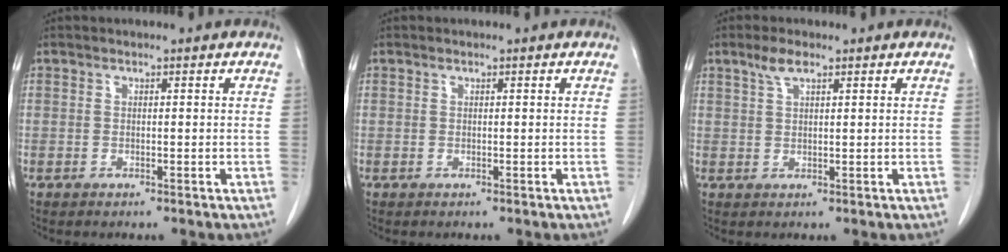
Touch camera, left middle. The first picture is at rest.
{"total": 0.0}
{"total": 2.8, "force": [1.9, 0.7, 2.0], "torque": [-0.044, 0.008, 0.039]}